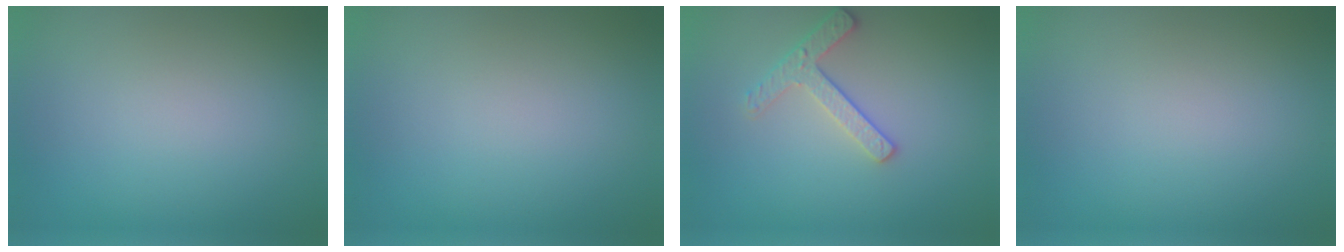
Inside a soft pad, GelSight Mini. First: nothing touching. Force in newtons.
{"total": 0.0}
{"total": 2.4, "press": 2.3, "slide": 0.5}
{"total": 0.0}